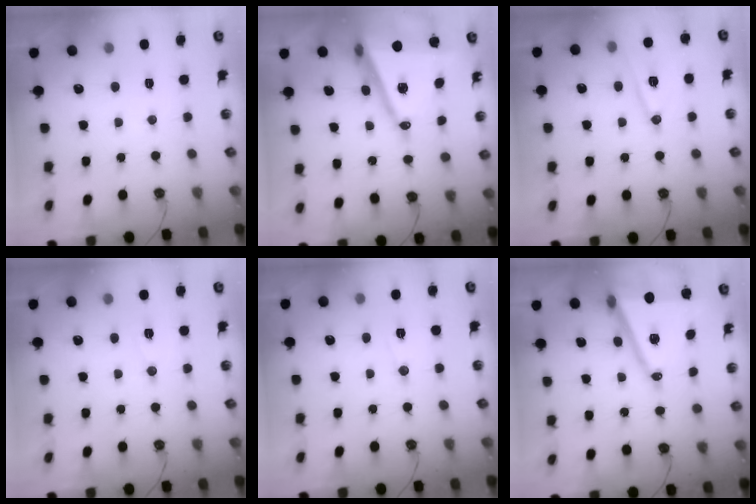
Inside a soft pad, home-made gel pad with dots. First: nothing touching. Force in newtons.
{"total": 16.3, "press": 15.8, "slide": 4.0}
{"total": 11.7, "press": 11.3, "slide": 2.7}
{"total": 7.3, "press": 5.8, "slide": 4.4}
{"total": 5.9, "press": 5.8, "slide": 1.1}
{"total": 16.0, "press": 15.5, "slide": 3.7}